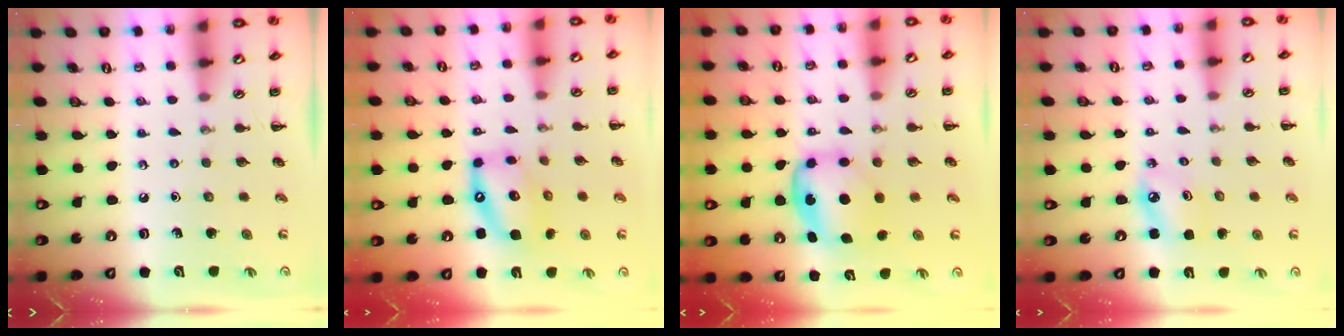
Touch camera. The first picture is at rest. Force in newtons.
{"total": 13.5, "press": 13.1, "slide": 3.3}
{"total": 6.1, "press": 6.1, "slide": 0.3}
{"total": 4.9, "press": 4.8, "slide": 1.1}